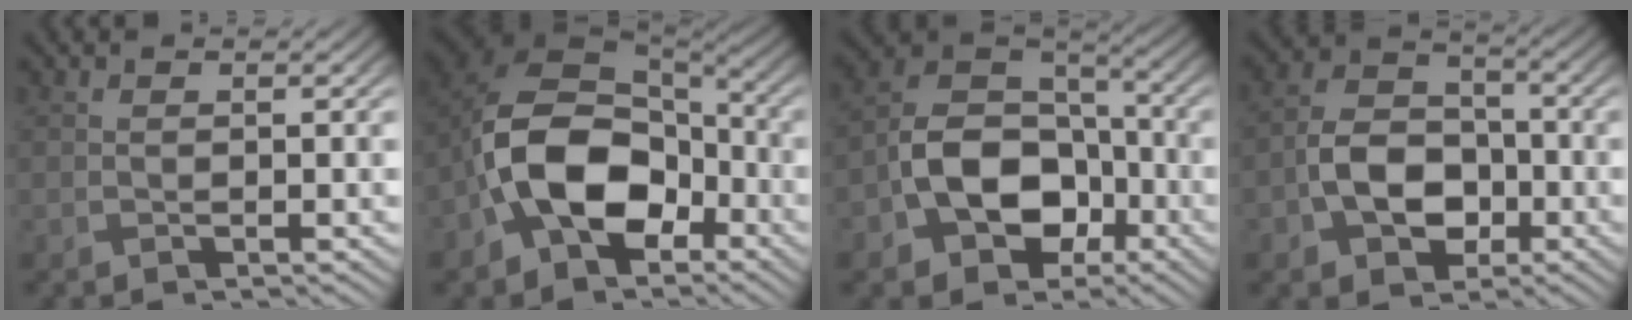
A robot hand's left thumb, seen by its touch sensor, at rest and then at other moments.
{"total": 13.1, "force": [-4.4, 8.8, 8.7], "torque": [-0.165, -0.007, -0.097]}
{"total": 11.5, "force": [-4.4, 8.0, 7.0], "torque": [-0.145, -0.007, -0.095]}
{"total": 7.9, "force": [-2.6, 5.7, 4.9], "torque": [-0.099, 0.003, -0.059]}